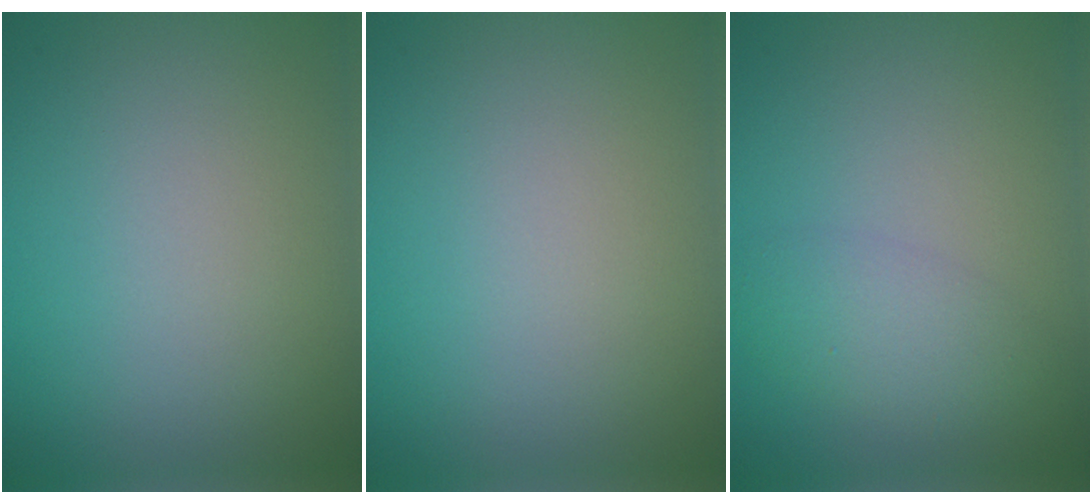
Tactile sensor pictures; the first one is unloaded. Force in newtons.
{"total": 0.0}
{"total": 2.8, "press": 2.8, "slide": 0.2}